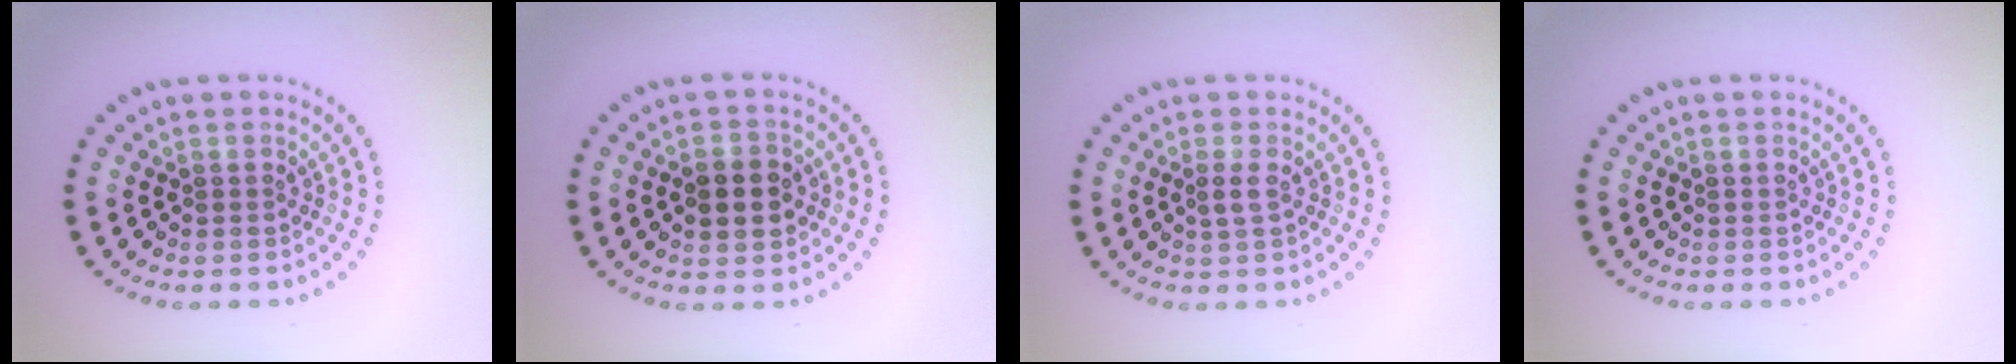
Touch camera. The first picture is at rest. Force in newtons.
{"total": 2.9, "press": 2.9, "slide": 0.2}
{"total": 0.9, "press": 0.8, "slide": 0.4}
{"total": 0.0}